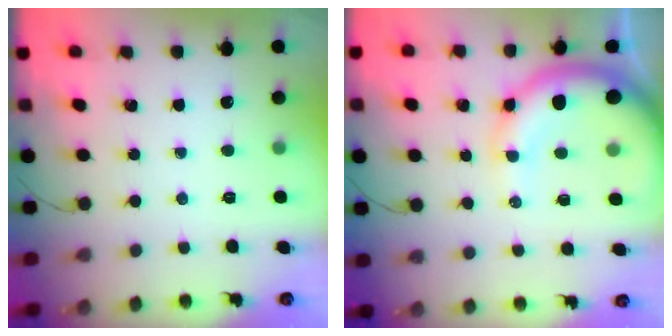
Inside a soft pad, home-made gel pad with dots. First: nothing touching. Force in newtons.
{"total": 13.7, "press": 13.4, "slide": 2.8}